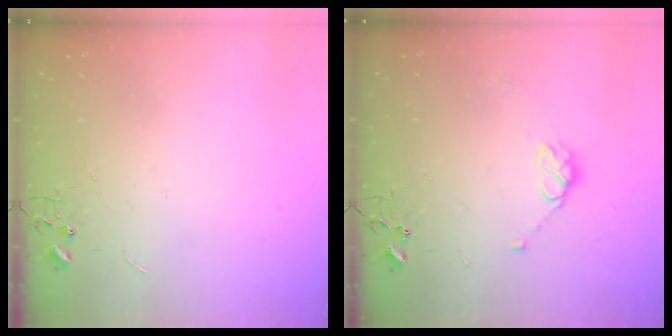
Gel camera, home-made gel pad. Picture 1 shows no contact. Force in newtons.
{"total": 7.5, "press": 7.4, "slide": 1.0}